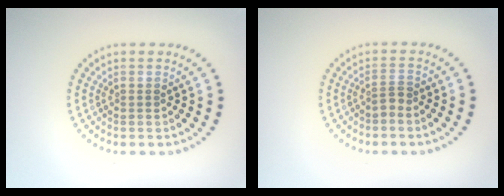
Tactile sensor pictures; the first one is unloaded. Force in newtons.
{"total": 1.1, "press": 0.7, "slide": 0.8}